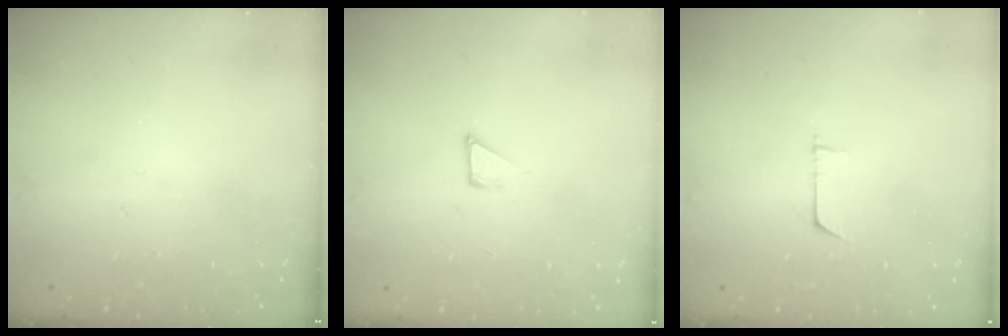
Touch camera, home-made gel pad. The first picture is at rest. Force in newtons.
{"total": 2.7, "press": 2.7, "slide": 0.3}
{"total": 3.7, "press": 3.6, "slide": 0.4}